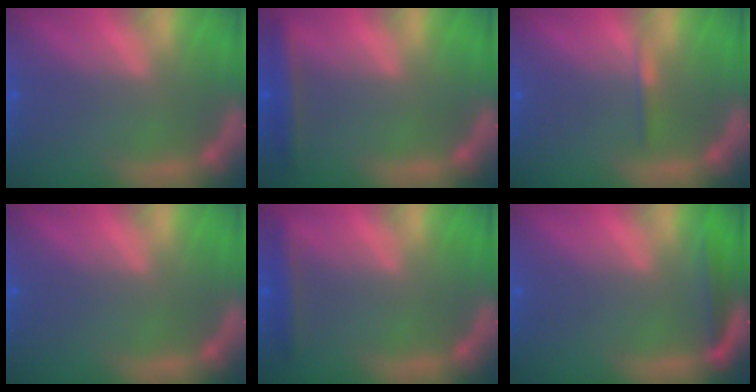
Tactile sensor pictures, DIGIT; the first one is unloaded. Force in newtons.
{"total": 2.4}
{"total": 0.9}
{"total": 0.0}
{"total": 1.9}
{"total": 2.5}